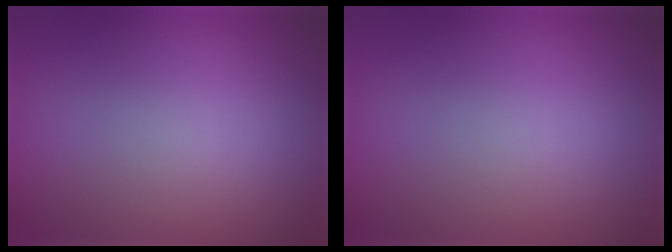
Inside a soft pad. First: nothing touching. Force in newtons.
{"total": 0.0}